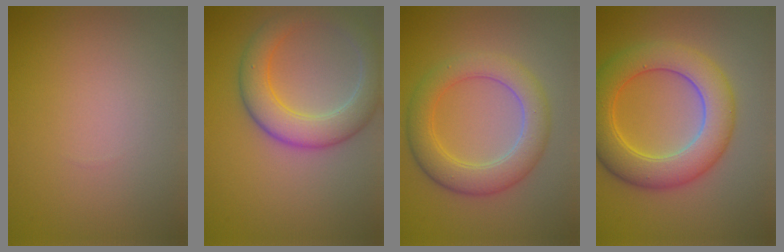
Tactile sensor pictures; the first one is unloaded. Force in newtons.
{"total": 5.8, "press": 5.7, "slide": 0.3}
{"total": 5.4, "press": 5.4, "slide": 0.3}
{"total": 7.8, "press": 7.8, "slide": 0.3}